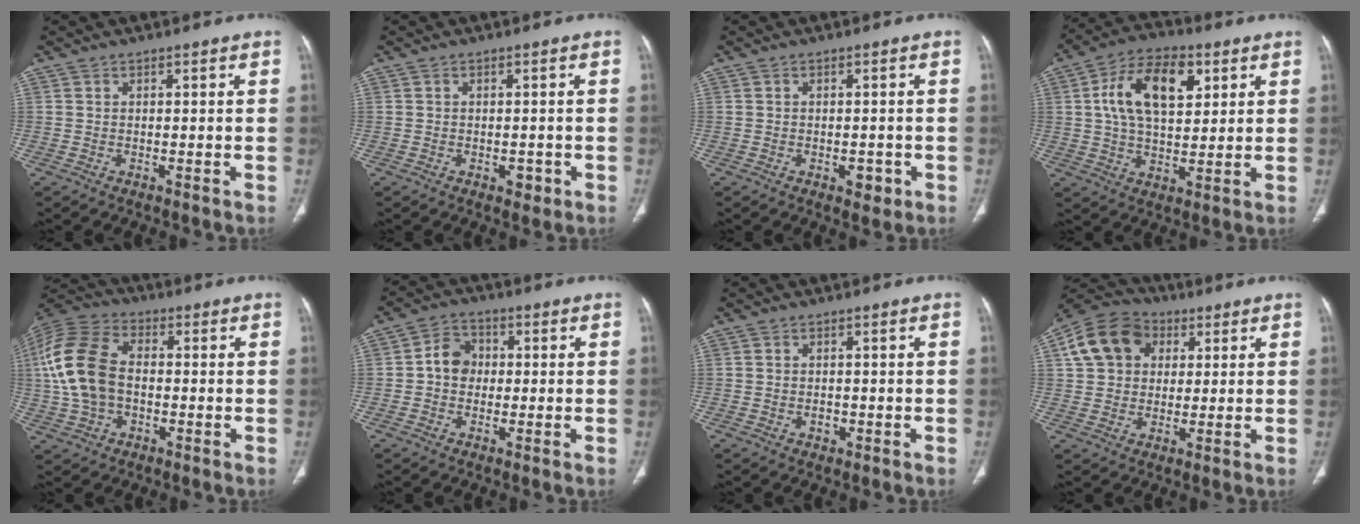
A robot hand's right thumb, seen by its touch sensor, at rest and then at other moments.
{"total": 2.0, "force": [-0.7, 1.4, 1.3], "torque": [-0.007, 0.002, -0.005]}
{"total": 2.8, "force": [-1.0, 1.7, 1.9], "torque": [-0.011, 0.003, -0.008]}
{"total": 14.8, "force": [4.5, 8.3, 11.4], "torque": [-0.183, 0.002, 0.076]}
{"total": 16.0, "force": [-0.2, 10.7, 11.9], "torque": [-0.251, 0.027, -0.006]}
{"total": 5.9, "force": [0.0, 5.0, 3.1], "torque": [-0.035, 0.017, -0.010]}
{"total": 1.6, "force": [-0.4, 1.3, 0.9], "torque": [-0.010, 0.003, -0.003]}
{"total": 13.1, "force": [4.0, 10.4, 6.9], "torque": [-0.113, 0.011, 0.060]}